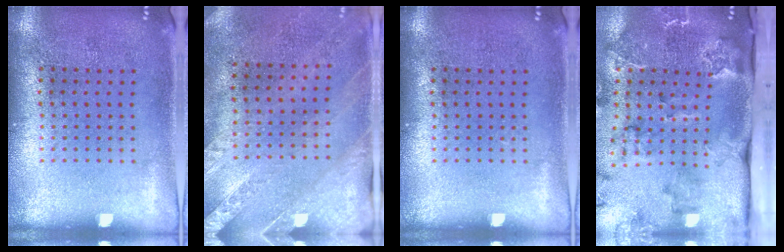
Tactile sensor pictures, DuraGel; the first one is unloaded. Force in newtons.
{"total": 2.5, "press": 2.1, "slide": 1.4}
{"total": 0.0}
{"total": 2.8, "press": 2.4, "slide": 1.5}